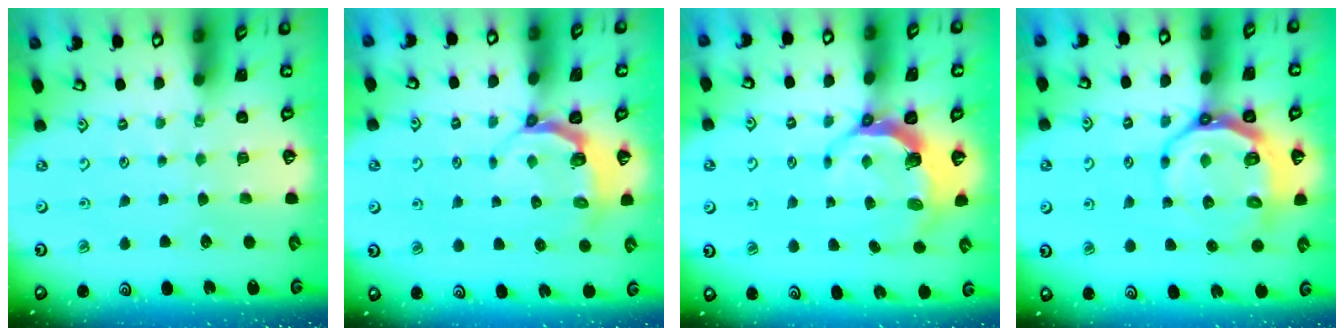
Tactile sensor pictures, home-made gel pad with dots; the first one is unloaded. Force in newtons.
{"total": 5.4, "press": 4.7, "slide": 2.7}
{"total": 6.6, "press": 5.1, "slide": 4.2}
{"total": 9.7, "press": 8.9, "slide": 3.9}